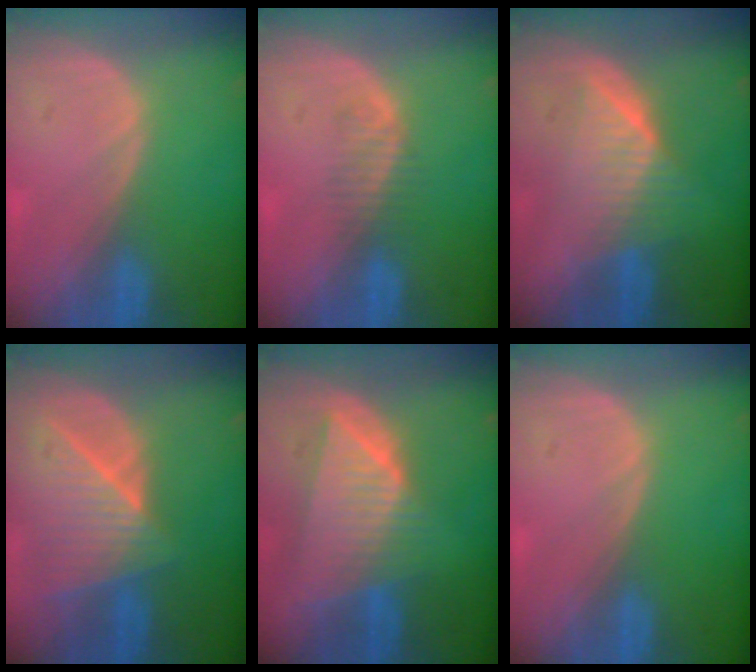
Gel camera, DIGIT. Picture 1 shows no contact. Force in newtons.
{"total": 2.2, "press": 2.0, "slide": 0.9}
{"total": 6.5, "press": 6.2, "slide": 1.8}
{"total": 8.6, "press": 7.7, "slide": 3.8}
{"total": 8.8, "press": 7.9, "slide": 3.9}
{"total": 0.0}